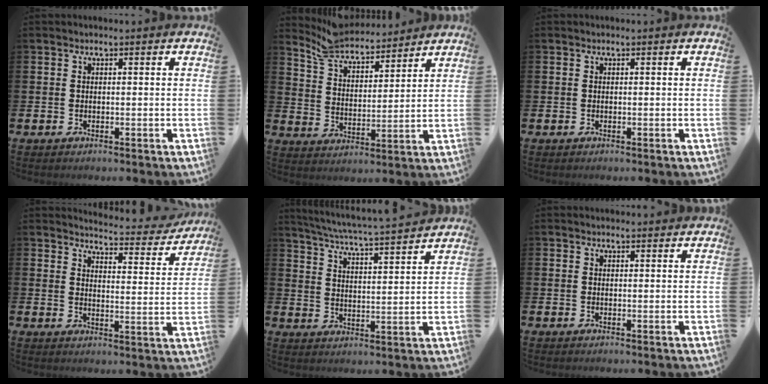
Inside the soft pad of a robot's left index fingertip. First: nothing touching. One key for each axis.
{"total": 7.2, "fx": 6.8, "fy": 1.9, "fz": 1.1, "tx": -0.059, "ty": -0.045, "tz": 0.122}
{"total": 0.0}
{"total": 4.3, "fx": 4.2, "fy": 0.5, "fz": 0.6, "tx": -0.020, "ty": -0.037, "tz": 0.066}
{"total": 5.5, "fx": 5.3, "fy": -0.3, "fz": 1.6, "tx": -0.055, "ty": -0.042, "tz": 0.088}
{"total": 0.8, "fx": 0.7, "fy": 0.2, "fz": 0.2, "tx": 0.006, "ty": -0.002, "tz": 0.011}